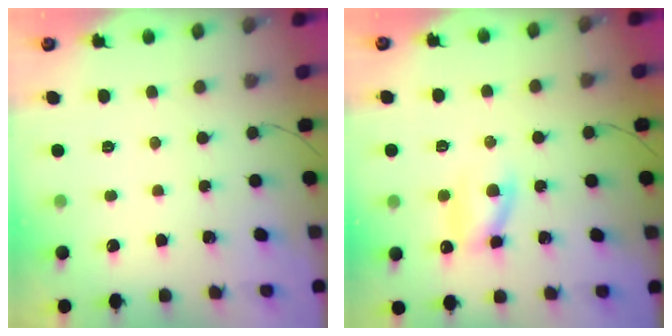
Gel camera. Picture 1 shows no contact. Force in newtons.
{"total": 8.3, "press": 8.2, "slide": 1.4}